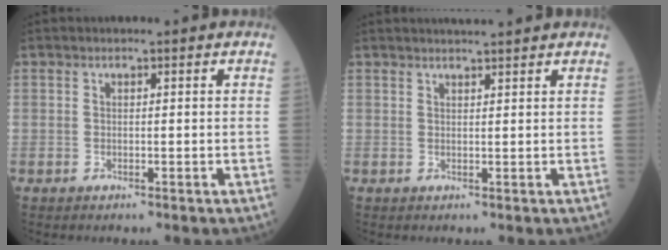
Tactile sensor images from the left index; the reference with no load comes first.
{"total": 3.6, "force": [3.3, -0.2, 1.2], "torque": [-0.017, 0.020, 0.047]}